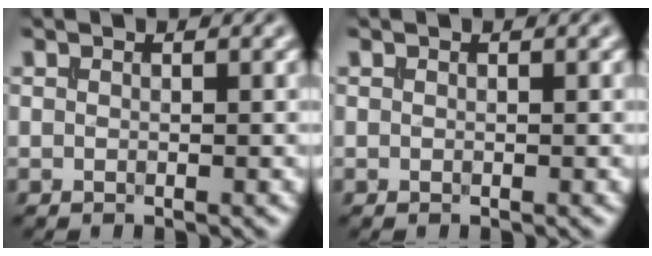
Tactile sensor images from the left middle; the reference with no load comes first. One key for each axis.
{"total": 0.0}